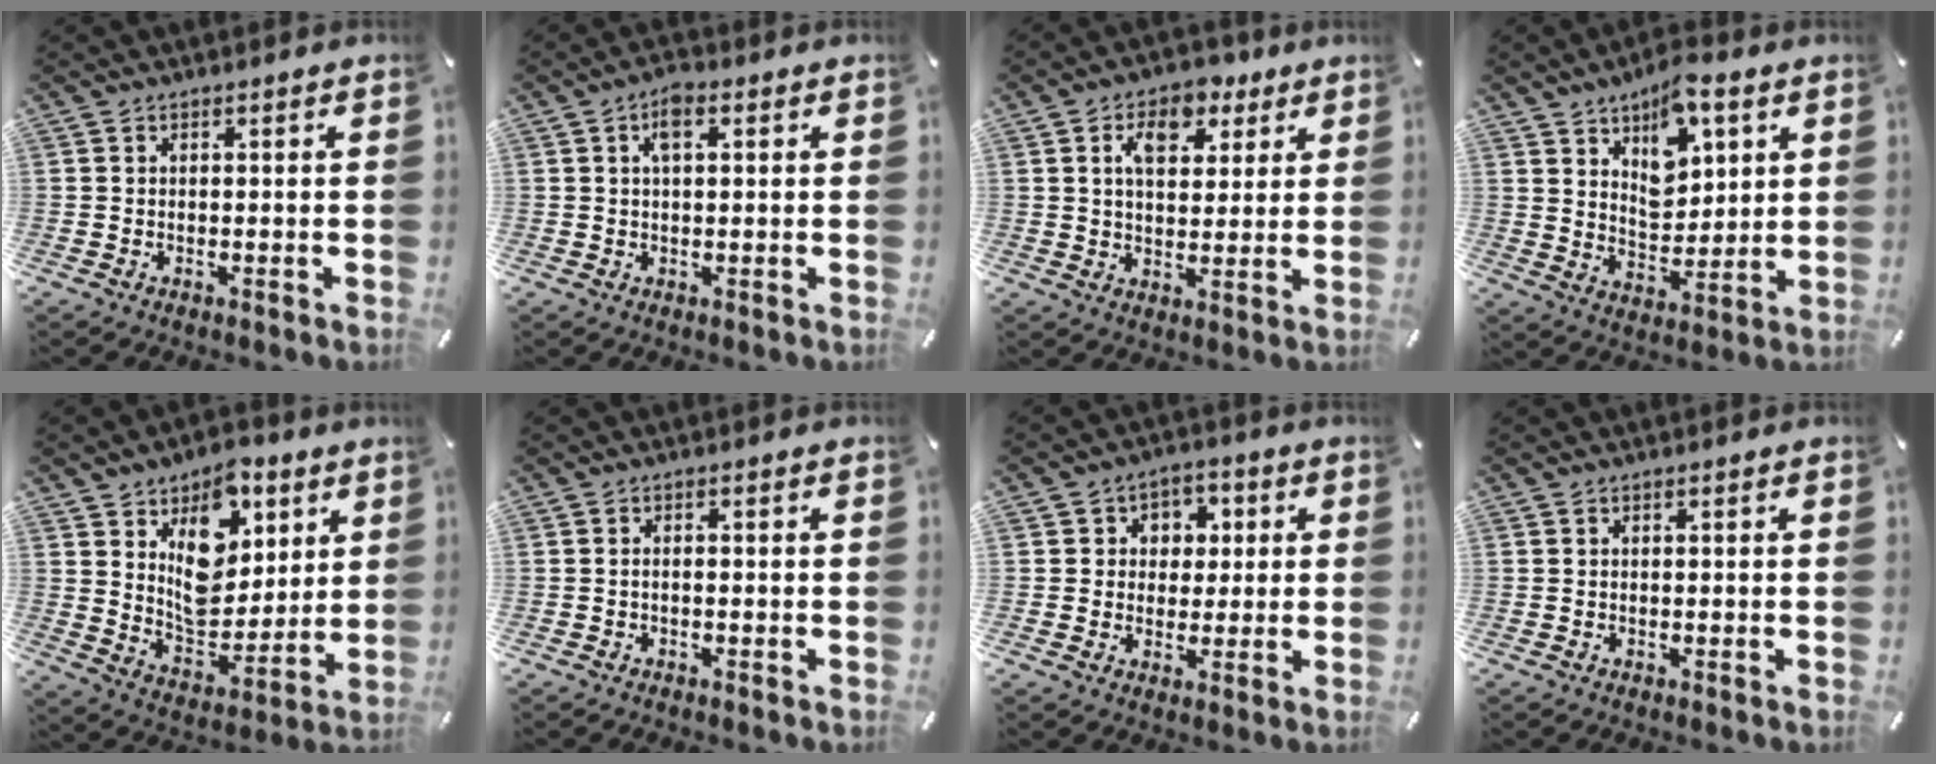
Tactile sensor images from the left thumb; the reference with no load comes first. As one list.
[{"total": 4.5, "force": [1.6, 2.1, 3.6], "torque": [-0.063, 0.003, 0.022]}, {"total": 8.6, "force": [4.3, 5.7, 4.9], "torque": [-0.066, -0.015, 0.070]}, {"total": 11.2, "force": [6.5, 6.9, 5.9], "torque": [-0.083, -0.035, 0.117]}, {"total": 13.2, "force": [6.1, 10.0, 6.0], "torque": [-0.079, -0.049, 0.116]}, {"total": 0.9, "force": [-0.5, 0.3, 0.7], "torque": [-0.015, 0.001, -0.010]}, {"total": 6.0, "force": [0.4, 5.8, 1.5], "torque": [-0.016, 0.006, 0.000]}, {"total": 0.0}]